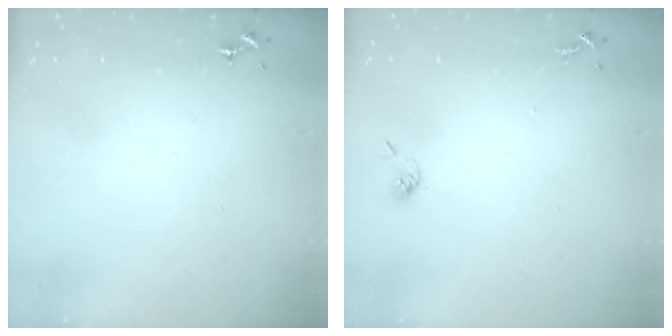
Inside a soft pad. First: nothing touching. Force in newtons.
{"total": 5.5, "press": 5.4, "slide": 0.9}